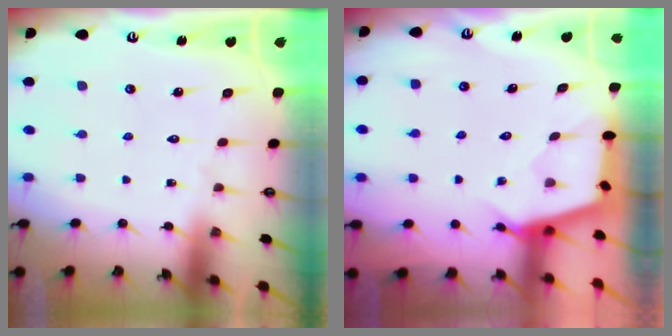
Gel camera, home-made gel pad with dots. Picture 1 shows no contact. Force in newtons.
{"total": 2.7, "press": 2.7, "slide": 0.4}